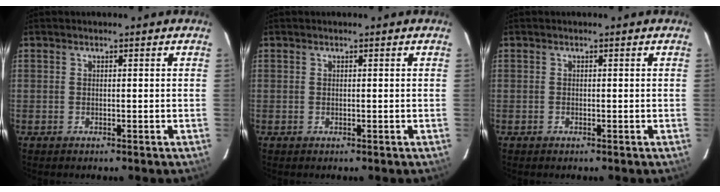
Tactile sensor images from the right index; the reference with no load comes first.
{"total": 0.0}
{"total": 0.0}